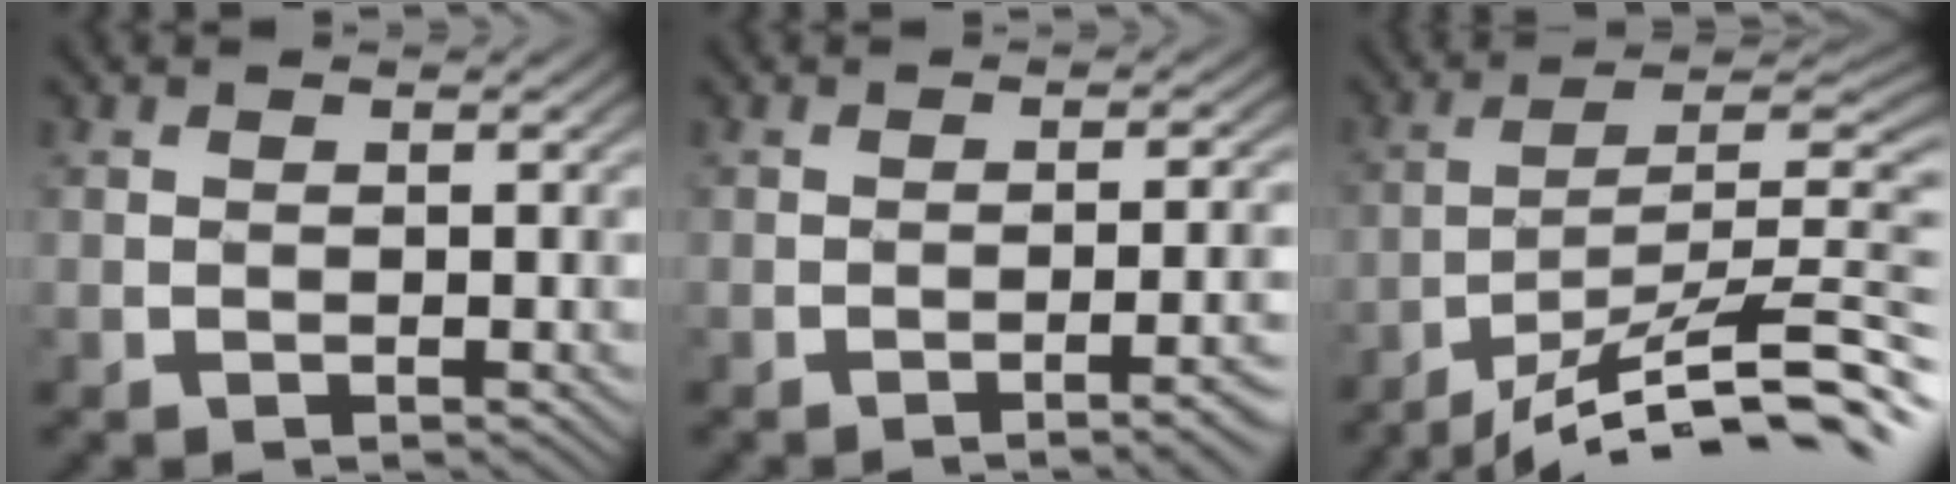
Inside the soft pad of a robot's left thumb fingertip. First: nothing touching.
{"total": 4.8, "force": [-2.1, 0.9, 4.2], "torque": [-0.048, 0.012, -0.034]}
{"total": 13.4, "force": [-9.3, 2.5, 9.4], "torque": [-0.154, 0.005, -0.149]}